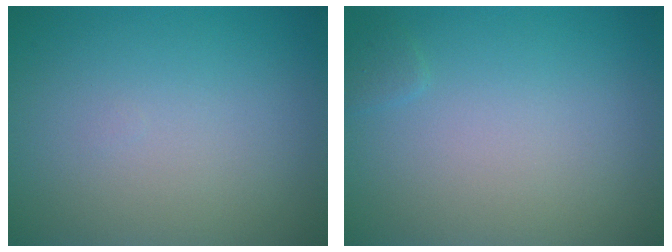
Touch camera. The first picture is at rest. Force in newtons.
{"total": 0.6, "press": 0.6, "slide": 0.0}